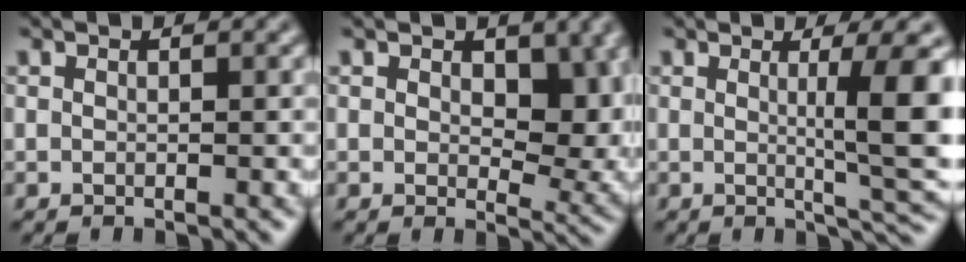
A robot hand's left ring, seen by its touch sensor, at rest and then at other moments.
{"total": 6.6, "force": [1.2, 3.9, 5.2], "torque": [-0.066, -0.010, 0.023]}
{"total": 6.8, "force": [0.6, 1.4, 6.6], "torque": [-0.080, -0.006, 0.011]}